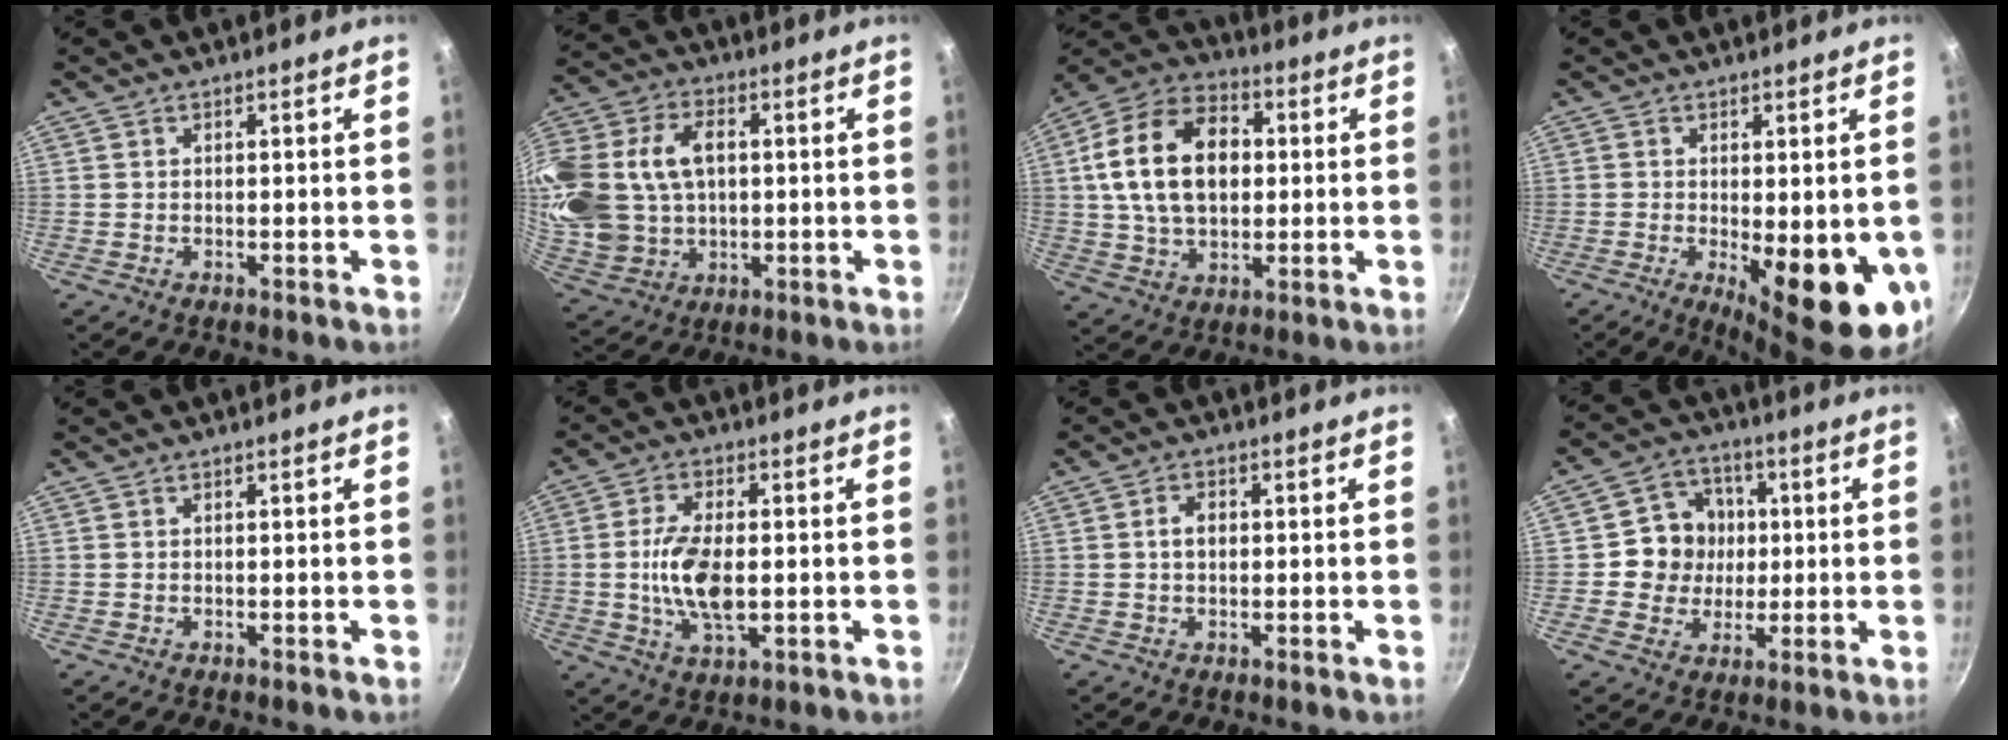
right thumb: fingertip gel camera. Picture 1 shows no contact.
{"total": 24.6, "force": [3.8, 18.2, 16.1], "torque": [-0.367, 0.028, 0.080]}
{"total": 18.8, "force": [2.4, 12.7, 13.6], "torque": [-0.215, 0.020, 0.030]}
{"total": 13.8, "force": [-2.9, 4.7, 12.6], "torque": [-0.145, -0.015, -0.025]}
{"total": 0.0}
{"total": 10.3, "force": [-0.5, 5.0, 9.0], "torque": [-0.174, 0.000, -0.010]}
{"total": 2.9, "force": [0.2, 2.0, 2.1], "torque": [-0.027, 0.008, 0.001]}
{"total": 9.9, "force": [0.6, 9.4, 3.3], "torque": [-0.011, 0.010, -0.001]}